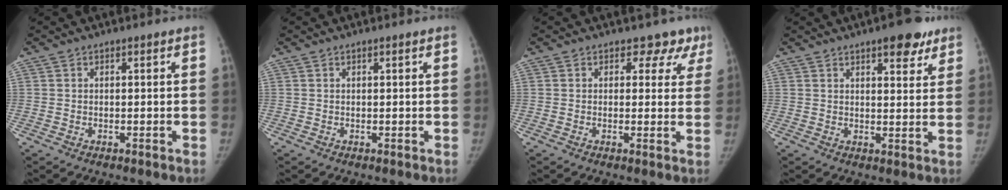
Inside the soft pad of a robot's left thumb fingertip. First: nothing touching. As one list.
[{"total": 0.0}, {"total": 5.2, "force": [3.7, 3.6, 0.5], "torque": [0.038, -0.014, 0.023]}, {"total": 7.6, "force": [4.9, 2.9, 5.1], "torque": [-0.040, -0.022, 0.061]}]